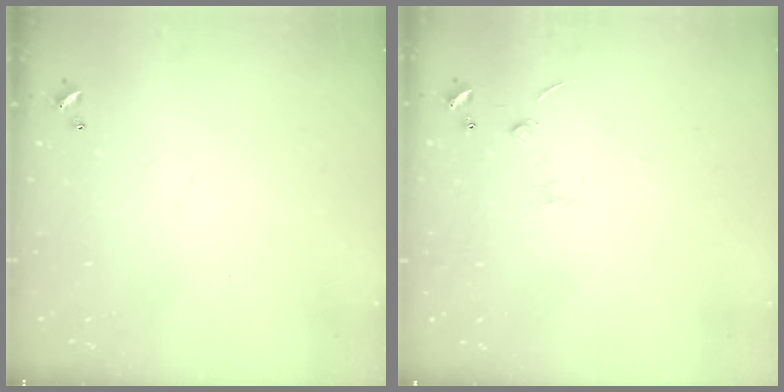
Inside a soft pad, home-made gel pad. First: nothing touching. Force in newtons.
{"total": 1.5, "press": 1.4, "slide": 0.5}